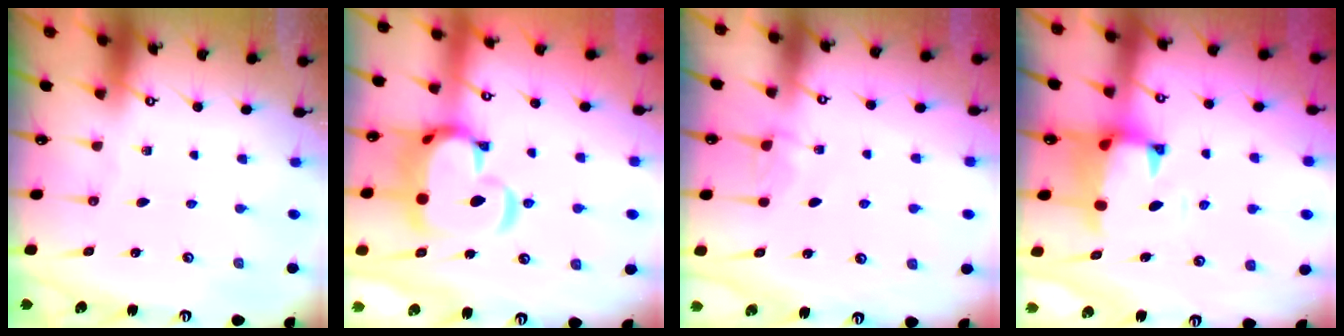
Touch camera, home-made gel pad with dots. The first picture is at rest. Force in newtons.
{"total": 10.0, "press": 9.9, "slide": 1.6}
{"total": 1.8, "press": 1.8, "slide": 0.4}
{"total": 1.2, "press": 0.3, "slide": 1.1}